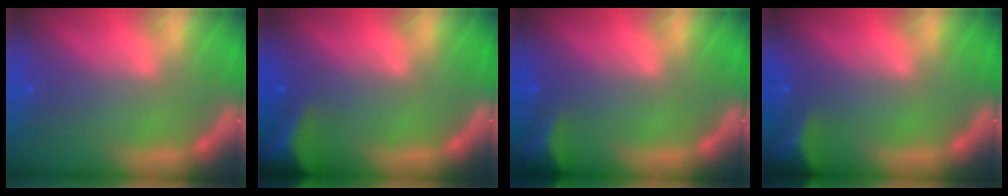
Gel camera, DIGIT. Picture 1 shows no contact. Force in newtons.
{"total": 6.5}
{"total": 3.5}
{"total": 4.0}